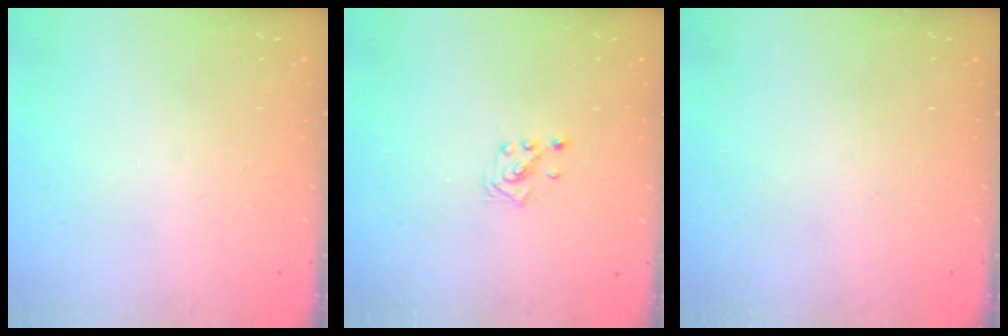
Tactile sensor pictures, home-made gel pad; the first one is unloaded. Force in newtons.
{"total": 1.4, "press": 1.4, "slide": 0.1}
{"total": 0.0}